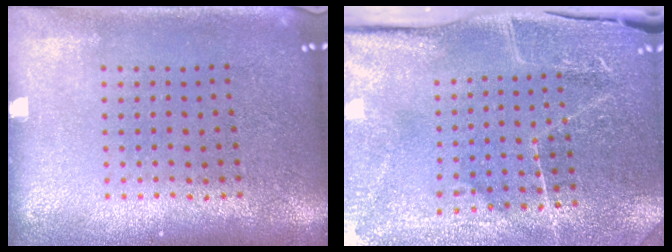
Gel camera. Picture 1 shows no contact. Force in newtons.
{"total": 3.9, "press": 3.8, "slide": 1.1}